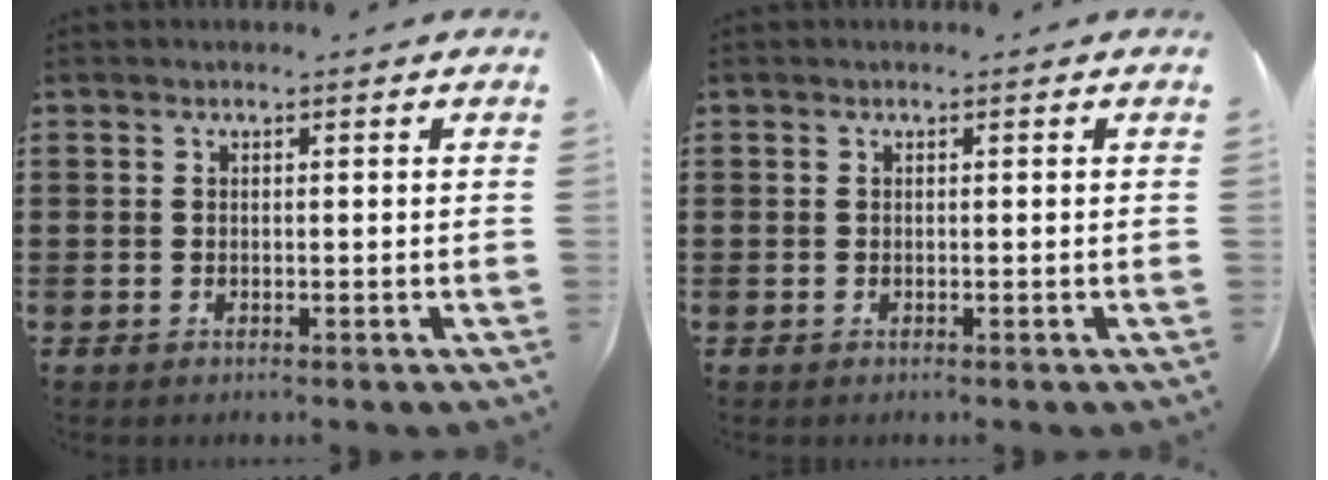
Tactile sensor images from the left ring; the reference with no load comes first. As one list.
[{"total": 0.0}]